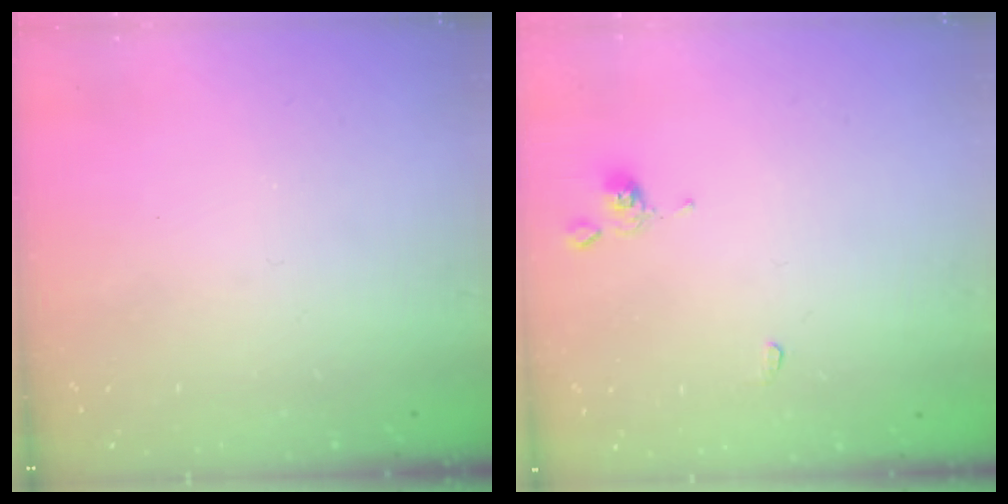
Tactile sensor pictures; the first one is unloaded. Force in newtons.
{"total": 0.0}